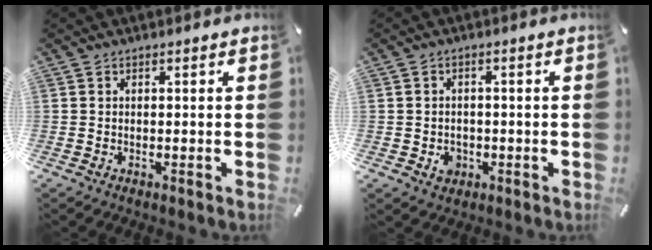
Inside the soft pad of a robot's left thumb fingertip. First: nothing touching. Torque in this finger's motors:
{"motor_torque": [0.21, 0.39, 0.06, -0.02, -0.01]}